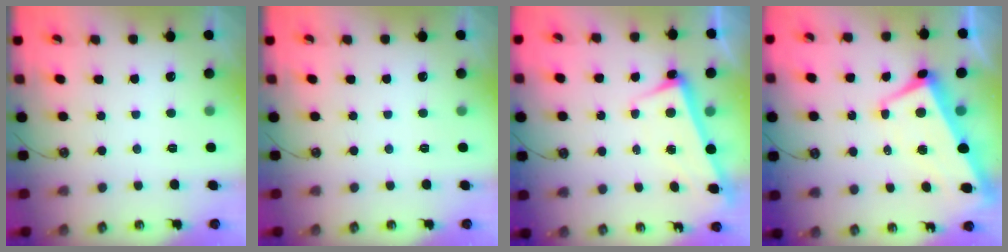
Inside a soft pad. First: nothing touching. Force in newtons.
{"total": 0.0}
{"total": 2.6, "press": 2.4, "slide": 0.9}
{"total": 1.8, "press": 1.2, "slide": 1.3}